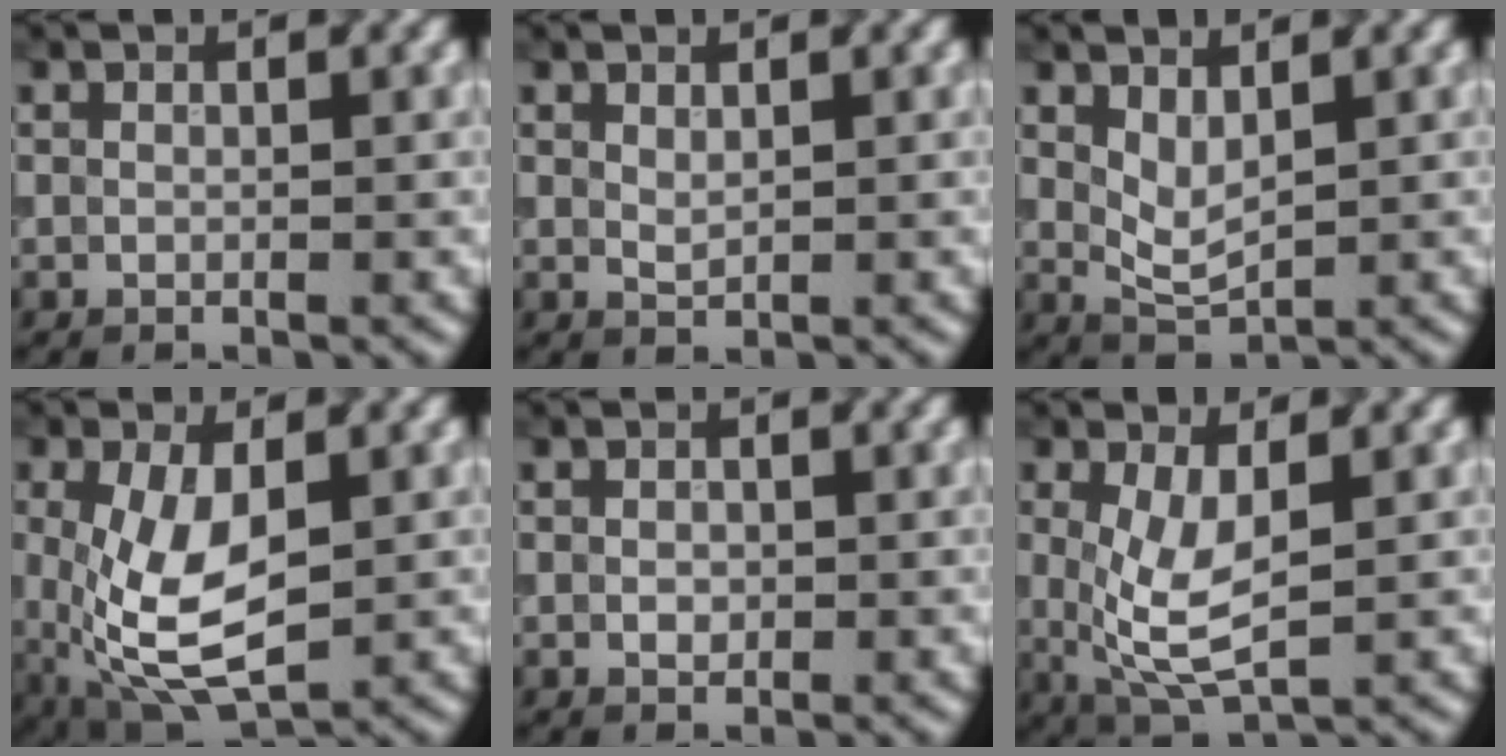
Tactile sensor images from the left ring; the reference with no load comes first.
{"total": 0.8, "force": [0.4, 0.3, 0.5], "torque": [-0.012, -0.002, 0.012]}
{"total": 2.3, "force": [0.9, 1.0, 1.8], "torque": [-0.040, -0.007, 0.025]}
{"total": 7.9, "force": [-0.5, 3.9, 6.9], "torque": [-0.163, -0.014, -0.003]}
{"total": 1.0, "force": [-0.1, 0.7, 0.7], "torque": [-0.010, -0.002, -0.002]}
{"total": 5.1, "force": [0.3, 2.0, 4.7], "torque": [-0.110, -0.012, 0.010]}